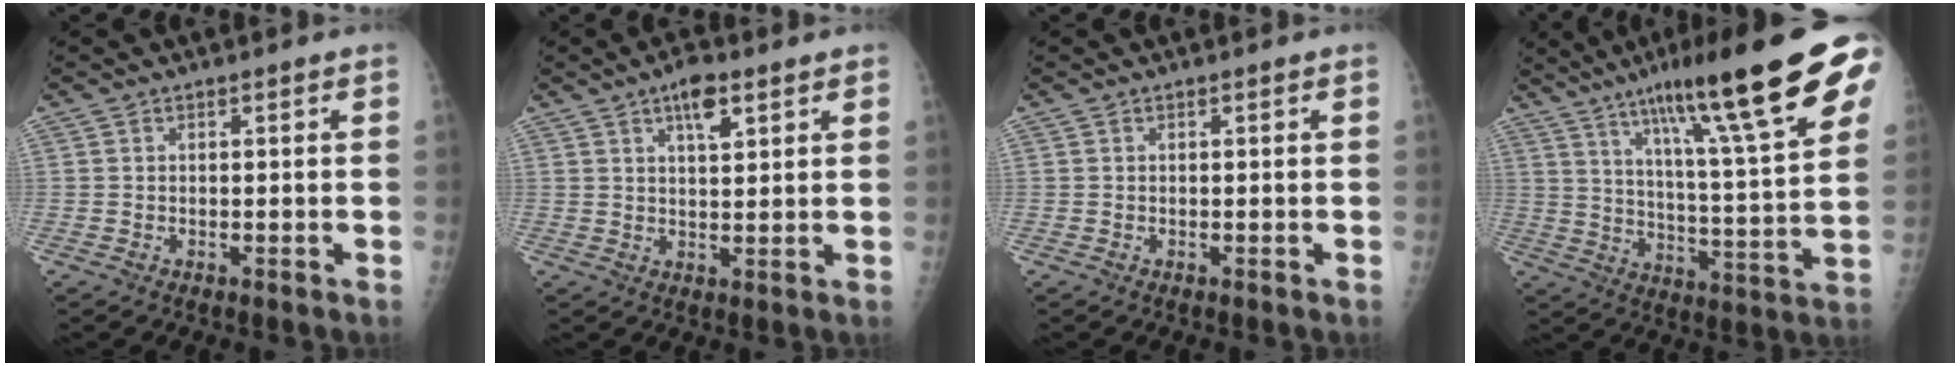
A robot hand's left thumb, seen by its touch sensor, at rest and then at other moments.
{"total": 5.5, "force": [3.1, 2.1, 4.0], "torque": [-0.055, -0.011, 0.047]}
{"total": 0.0}
{"total": 25.0, "force": [14.4, 3.4, 20.2], "torque": [-0.291, -0.035, 0.218]}